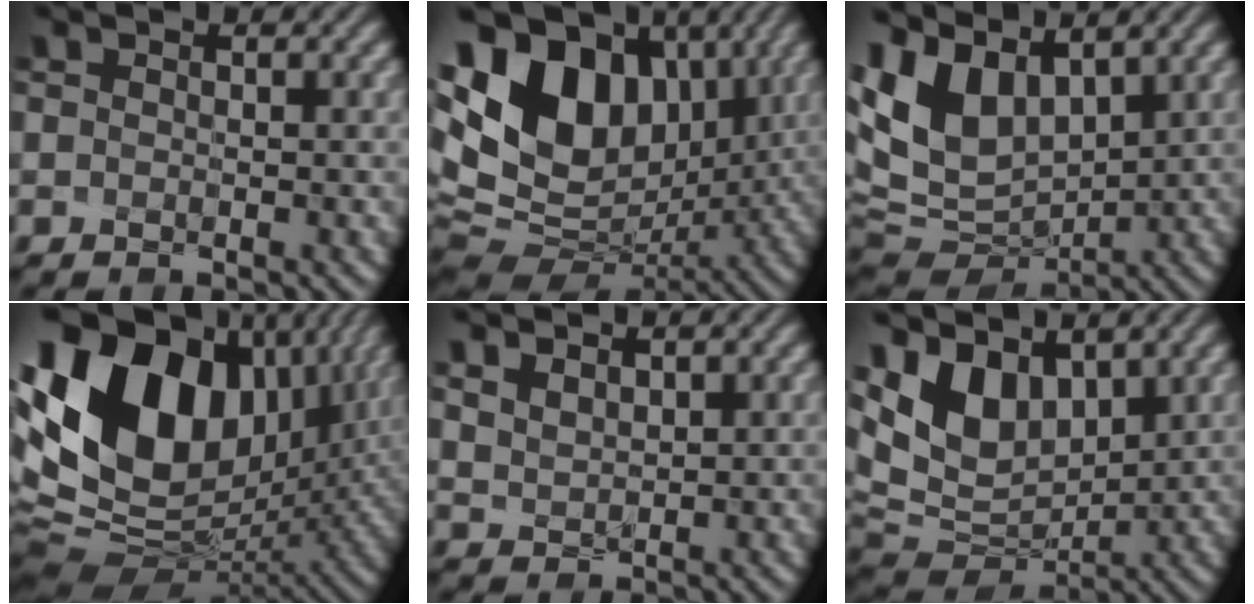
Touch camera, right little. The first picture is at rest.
{"total": 15.4, "force": [4.5, 10.4, 10.4], "torque": [-0.197, 0.024, 0.075]}
{"total": 12.0, "force": [4.2, 7.9, 7.9], "torque": [-0.178, 0.020, 0.087]}
{"total": 17.9, "force": [3.7, 12.5, 12.3], "torque": [-0.264, 0.019, 0.069]}
{"total": 3.6, "force": [2.2, 2.2, 1.8], "torque": [-0.054, 0.019, 0.037]}
{"total": 9.1, "force": [3.7, 5.9, 5.8], "torque": [-0.134, 0.006, 0.064]}